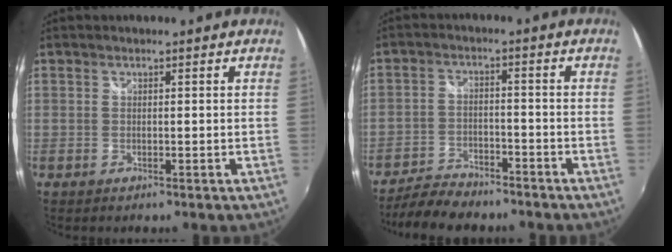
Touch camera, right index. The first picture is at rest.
{"total": 9.4, "force": [-8.2, 3.1, 3.5], "torque": [-0.100, -0.007, -0.137]}